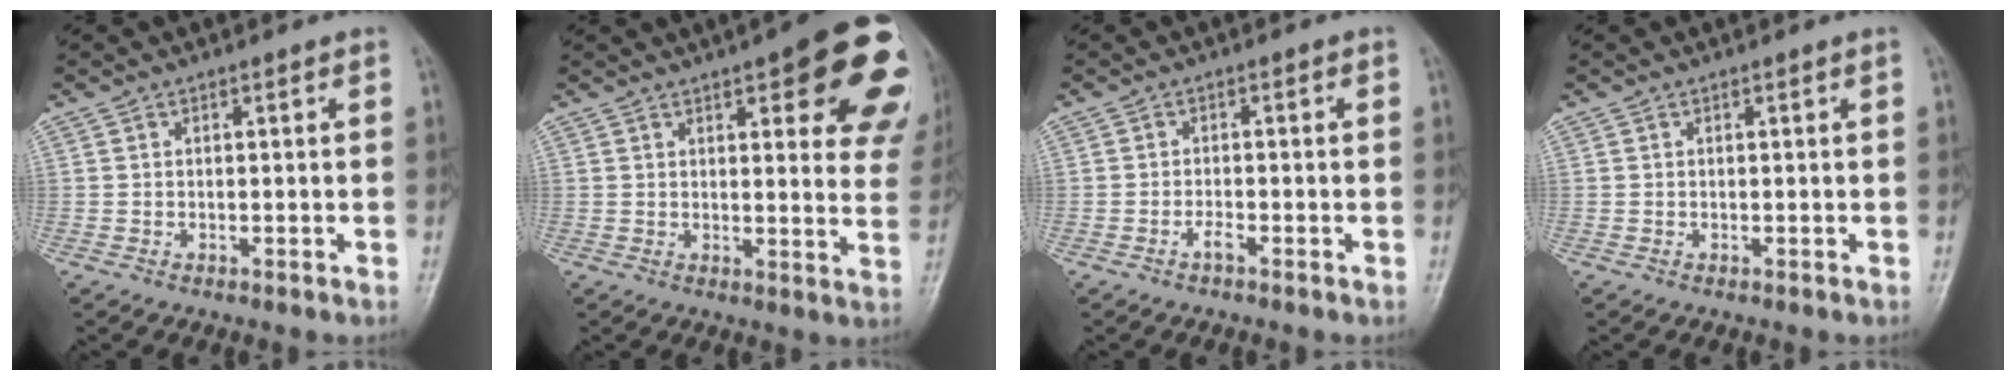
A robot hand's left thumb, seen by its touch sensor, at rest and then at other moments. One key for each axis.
{"total": 20.6, "fx": 9.4, "fy": 6.6, "fz": 17.0, "tx": -0.177, "ty": -0.024, "tz": 0.105}
{"total": 1.6, "fx": -1.1, "fy": 0.4, "fz": 1.1, "tx": -0.022, "ty": 0.004, "tz": -0.024}
{"total": 0.0}